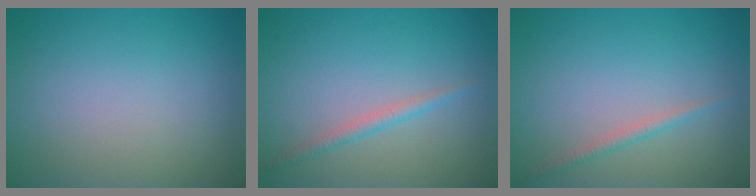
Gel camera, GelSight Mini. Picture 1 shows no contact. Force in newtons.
{"total": 1.3, "press": 1.3, "slide": 0.0}
{"total": 1.1, "press": 1.1, "slide": 0.0}